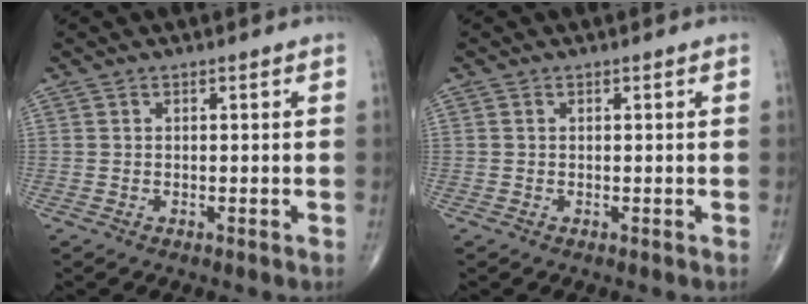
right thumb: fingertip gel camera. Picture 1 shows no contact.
{"total": 0.0}